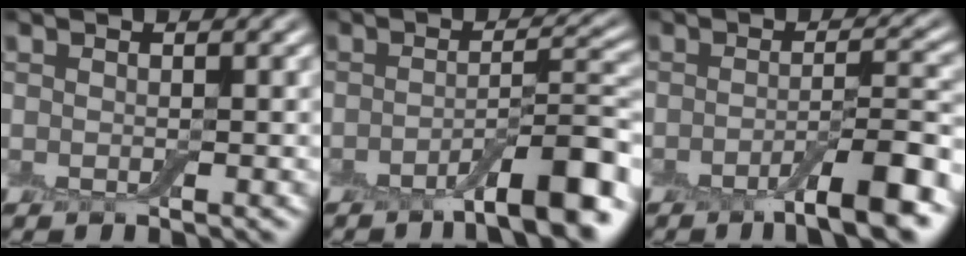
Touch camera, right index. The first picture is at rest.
{"total": 7.4, "force": [-4.0, 1.5, 6.0], "torque": [-0.078, 0.010, -0.063]}
{"total": 6.6, "force": [-3.4, 1.3, 5.6], "torque": [-0.077, 0.006, -0.054]}